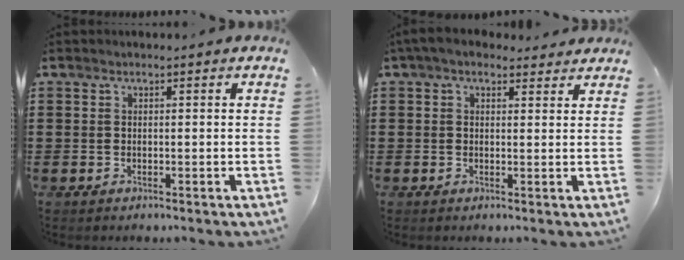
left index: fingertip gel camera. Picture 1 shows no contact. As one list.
[{"total": 3.3, "force": [2.4, 1.8, 1.4], "torque": [-0.035, 0.002, 0.044]}]